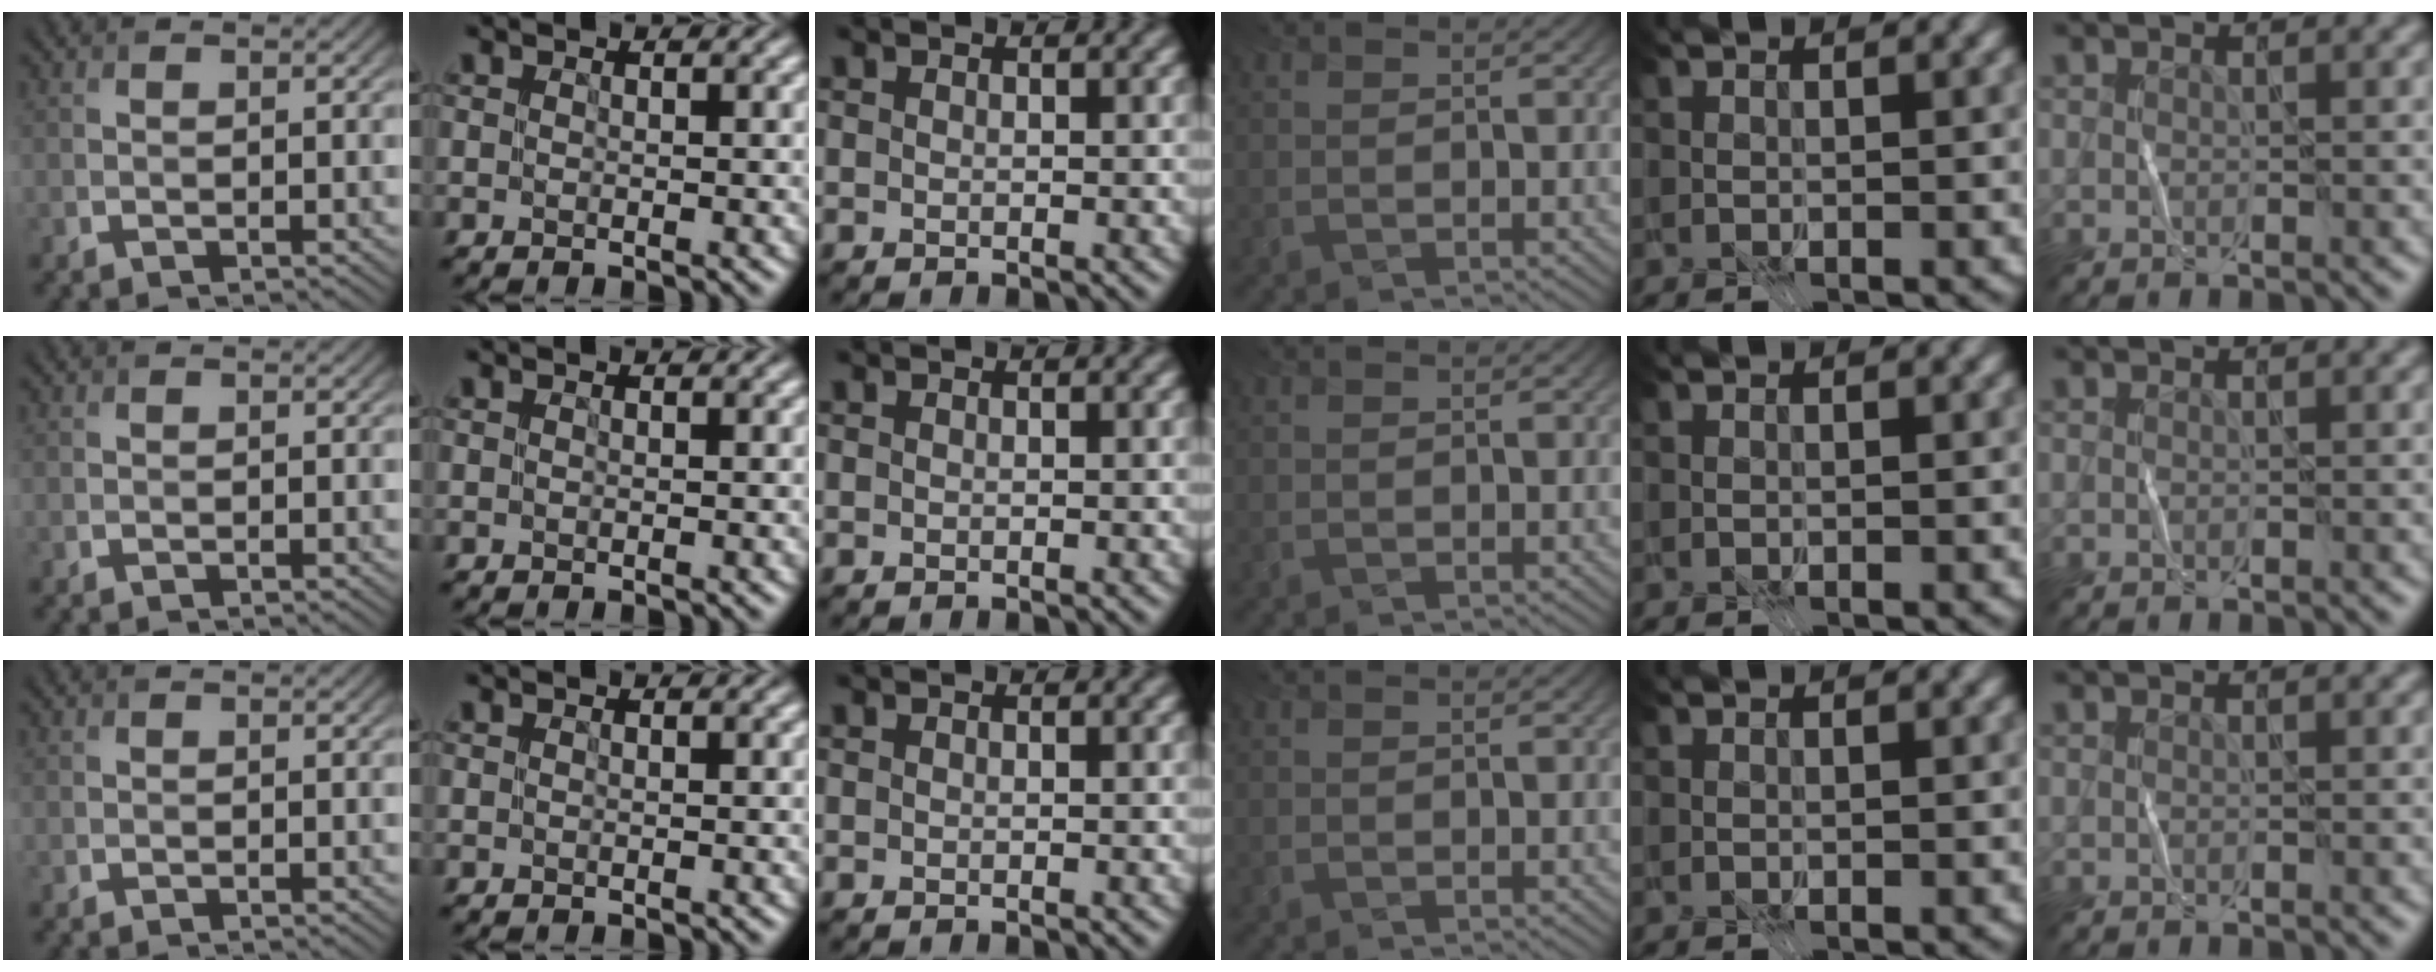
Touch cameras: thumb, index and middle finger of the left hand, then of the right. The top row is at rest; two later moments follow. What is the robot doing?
{"motion": "fold", "object": "receipt paper"}